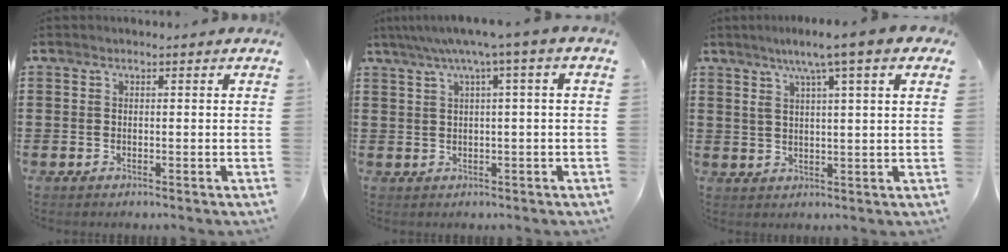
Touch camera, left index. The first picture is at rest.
{"total": 4.0, "force": [0.8, -0.5, 3.8], "torque": [-0.076, -0.004, 0.008]}
{"total": 6.4, "force": [3.7, 0.1, 5.2], "torque": [-0.113, -0.003, 0.057]}